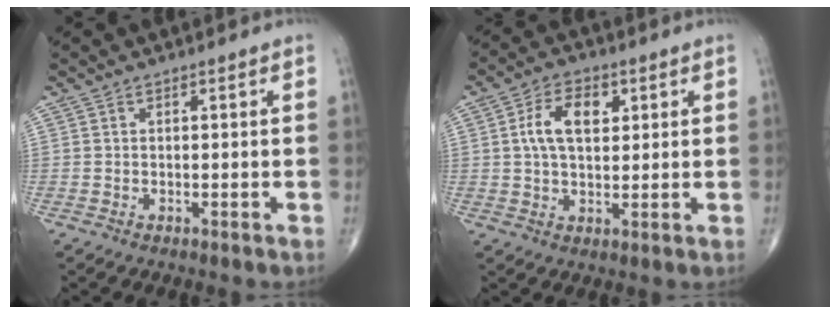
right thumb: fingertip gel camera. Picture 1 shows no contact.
{"total": 8.2, "force": [2.1, 4.8, 6.2], "torque": [-0.102, 0.005, 0.035]}